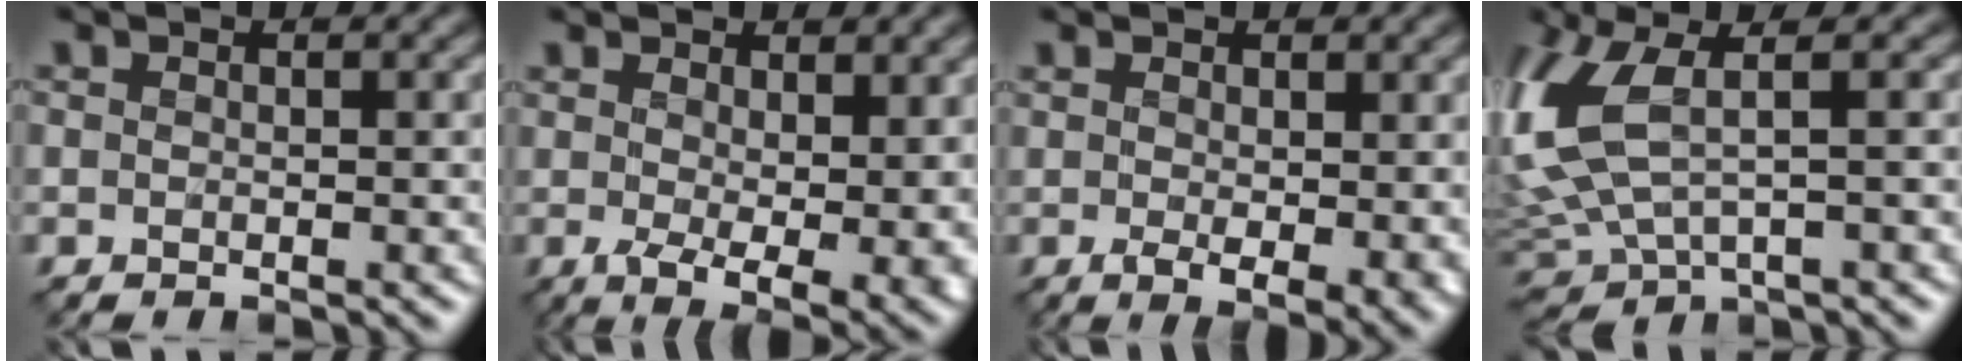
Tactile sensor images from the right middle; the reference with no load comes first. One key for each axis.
{"total": 8.1, "fx": 0.3, "fy": 3.8, "fz": 7.2, "tx": -0.112, "ty": -0.020, "tz": 0.019}
{"total": 4.5, "fx": 0.0, "fy": 1.5, "fz": 4.3, "tx": -0.069, "ty": -0.016, "tz": 0.007}
{"total": 7.5, "fx": 1.0, "fy": 3.5, "fz": 6.6, "tx": -0.183, "ty": -0.004, "tz": 0.022}